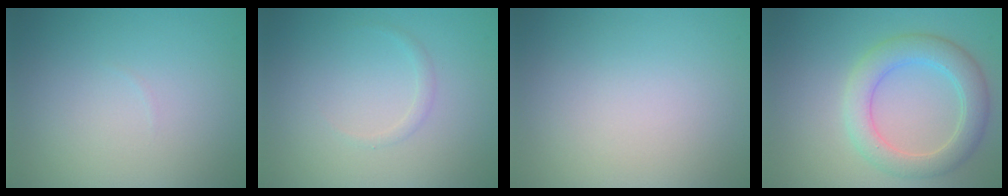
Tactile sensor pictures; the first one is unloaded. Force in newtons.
{"total": 0.8, "press": 0.8, "slide": 0.0}
{"total": 0.0}
{"total": 4.7, "press": 4.7, "slide": 0.5}